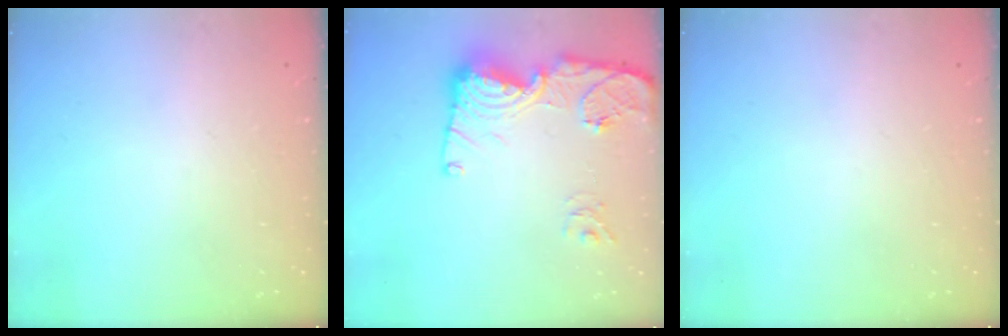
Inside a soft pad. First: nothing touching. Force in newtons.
{"total": 17.1, "press": 17.0, "slide": 1.9}
{"total": 0.0}